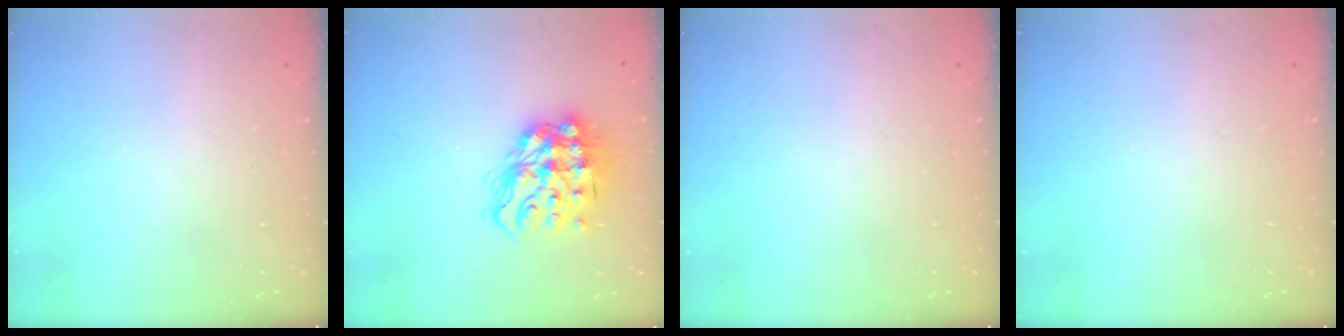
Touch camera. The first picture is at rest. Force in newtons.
{"total": 16.7, "press": 16.6, "slide": 1.7}
{"total": 0.0}
{"total": 0.0}